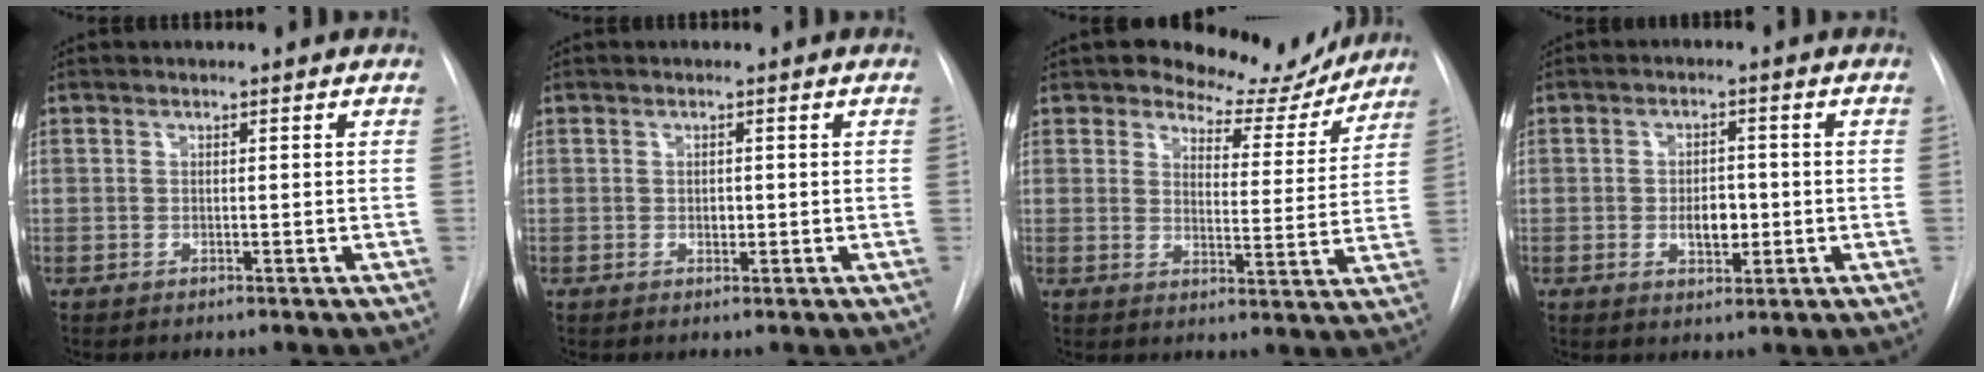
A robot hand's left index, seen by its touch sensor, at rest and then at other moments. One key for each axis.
{"total": 1.0, "fx": -0.1, "fy": 0.7, "fz": 0.7, "tx": -0.011, "ty": -0.001, "tz": -0.001}
{"total": 10.2, "fx": 9.3, "fy": 3.9, "fz": 1.8, "tx": -0.009, "ty": -0.018, "tz": 0.114}
{"total": 4.3, "fx": -0.7, "fy": 2.4, "fz": 3.5, "tx": -0.052, "ty": 0.001, "tz": -0.007}